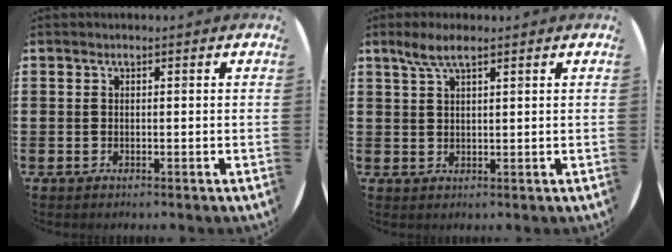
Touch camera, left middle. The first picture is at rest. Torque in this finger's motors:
{"motor_torque": [0.63, -0.50, 0.09, 0.02]}